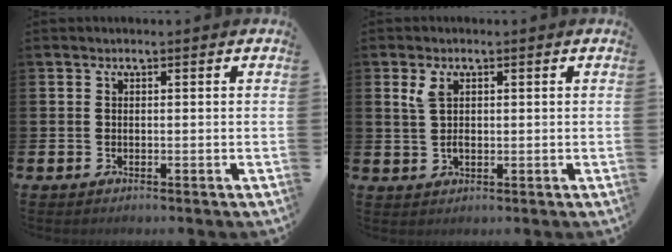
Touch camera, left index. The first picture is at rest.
{"total": 2.8, "force": [1.3, 1.5, 2.0], "torque": [-0.032, 0.002, 0.020]}